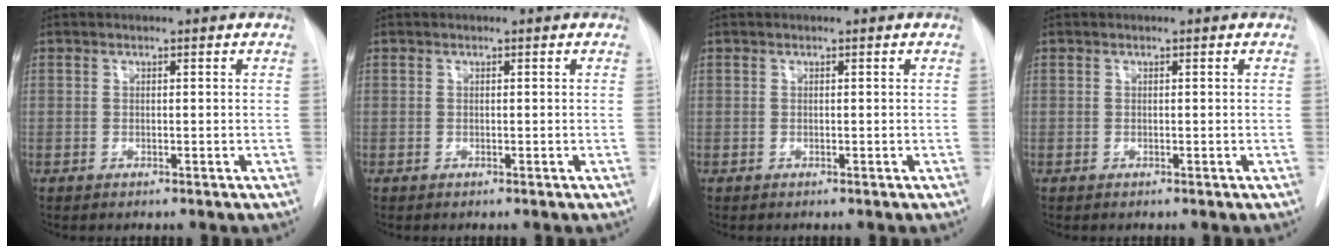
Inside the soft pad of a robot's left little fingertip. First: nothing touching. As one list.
[{"total": 0.0}, {"total": 0.0}, {"total": 0.0}]